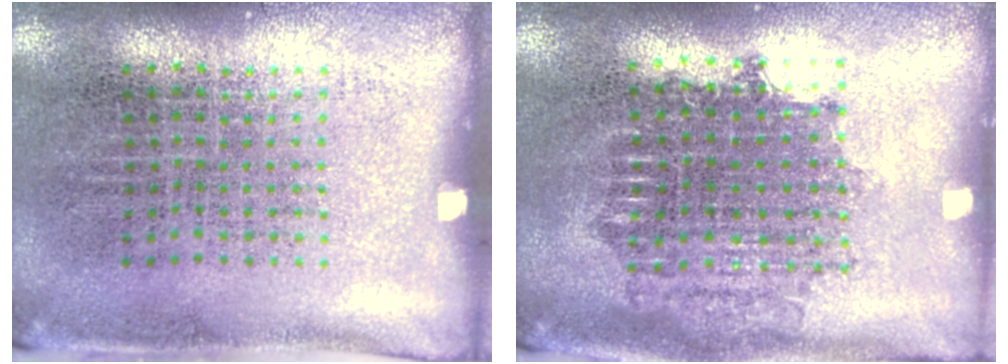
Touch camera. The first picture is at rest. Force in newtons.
{"total": 1.7, "press": 1.4, "slide": 0.9}